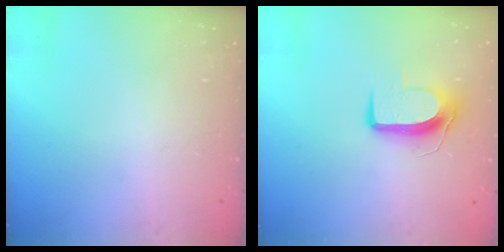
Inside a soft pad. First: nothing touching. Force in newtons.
{"total": 9.6, "press": 9.6, "slide": 0.3}